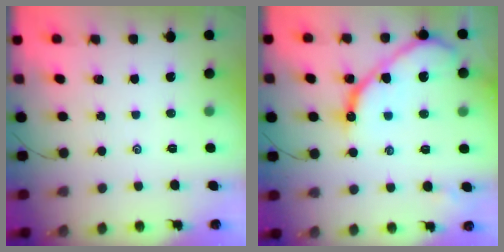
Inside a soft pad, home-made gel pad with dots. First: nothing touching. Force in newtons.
{"total": 13.1, "press": 13.0, "slide": 1.2}